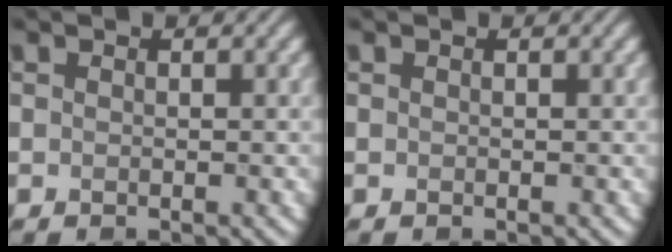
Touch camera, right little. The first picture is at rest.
{"total": 0.0}